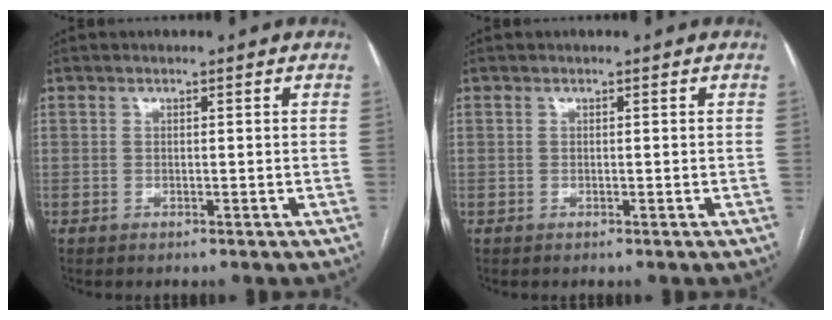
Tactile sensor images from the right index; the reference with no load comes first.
{"total": 0.0}